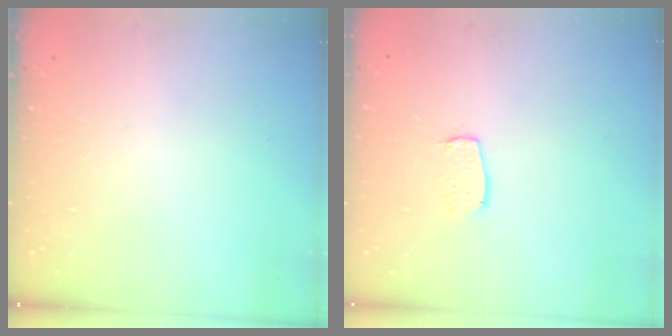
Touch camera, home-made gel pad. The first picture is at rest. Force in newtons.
{"total": 5.5, "press": 5.5, "slide": 0.4}